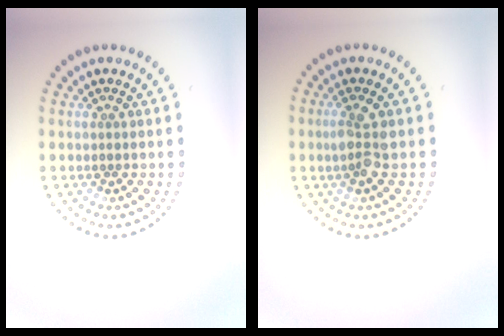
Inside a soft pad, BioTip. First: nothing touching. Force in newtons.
{"total": 2.7, "press": 2.4, "slide": 1.2}